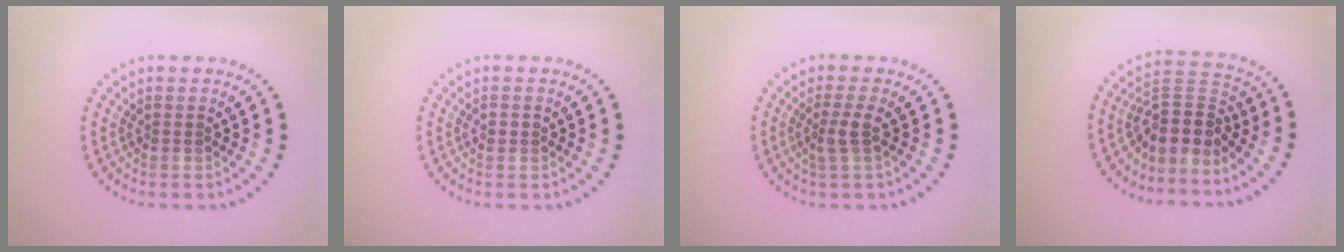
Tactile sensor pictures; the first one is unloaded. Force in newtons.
{"total": 0.9, "press": 0.8, "slide": 0.2}
{"total": 1.9, "press": 1.4, "slide": 1.2}
{"total": 3.8, "press": 3.1, "slide": 2.2}